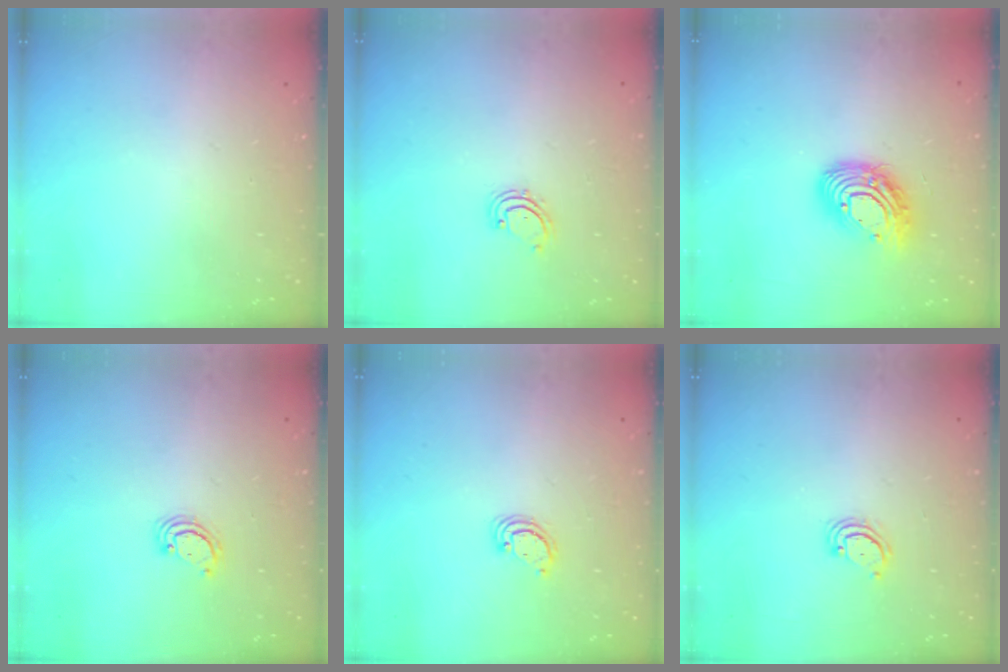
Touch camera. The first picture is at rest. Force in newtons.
{"total": 2.6, "press": 2.6, "slide": 0.3}
{"total": 13.4, "press": 13.4, "slide": 1.3}
{"total": 2.6, "press": 2.6, "slide": 0.3}
{"total": 2.6, "press": 2.6, "slide": 0.3}
{"total": 3.1, "press": 3.1, "slide": 0.5}